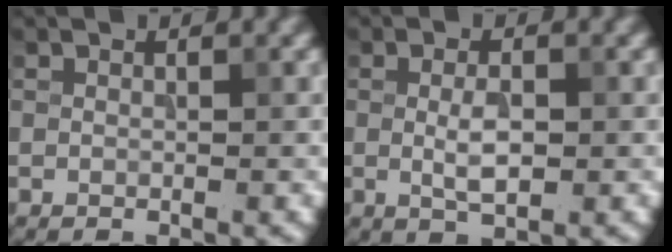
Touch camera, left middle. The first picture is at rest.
{"total": 2.5, "force": [-0.1, 1.0, 2.3], "torque": [-0.049, -0.004, -0.001]}